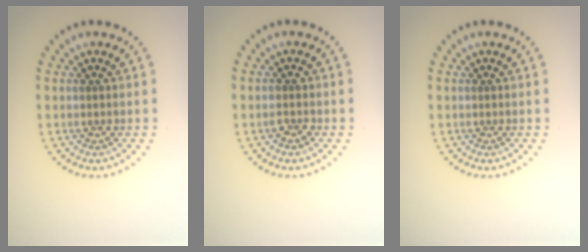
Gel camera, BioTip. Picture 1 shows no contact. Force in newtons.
{"total": 1.2, "press": 1.2, "slide": 0.1}
{"total": 0.0}